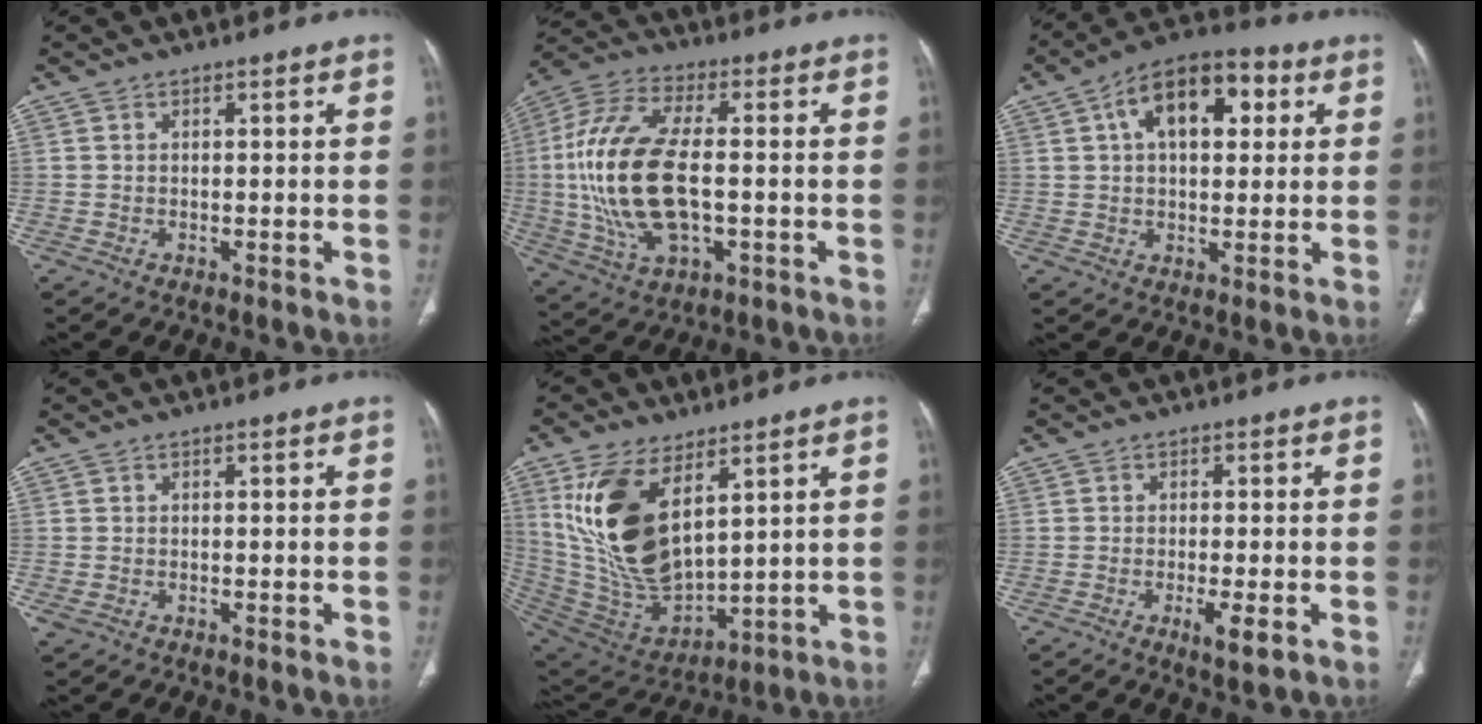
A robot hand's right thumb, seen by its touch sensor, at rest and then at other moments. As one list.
[{"total": 20.5, "force": [-1.0, 10.0, 17.9], "torque": [-0.383, 0.011, -0.014]}, {"total": 14.3, "force": [4.5, 8.0, 10.9], "torque": [-0.147, 0.020, 0.065]}, {"total": 1.3, "force": [-0.5, 0.9, 0.8], "torque": [-0.022, -0.002, -0.006]}, {"total": 19.8, "force": [7.4, 9.9, 15.4], "torque": [-0.286, -0.033, 0.162]}, {"total": 4.0, "force": [-1.4, 0.8, 3.6], "torque": [-0.066, -0.009, -0.024]}]